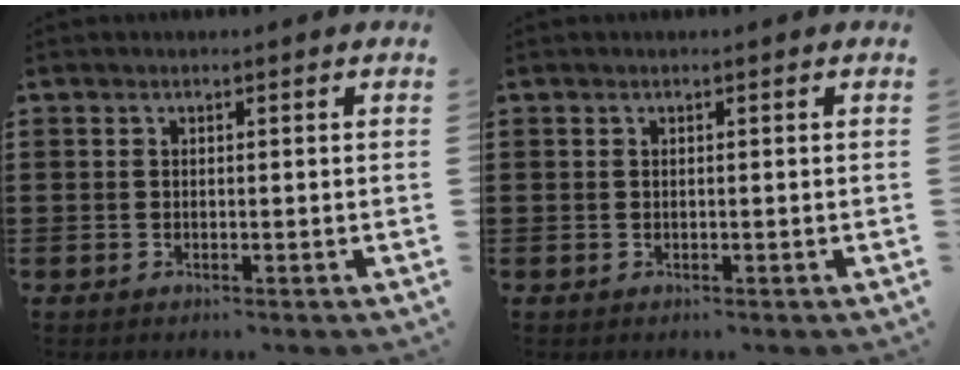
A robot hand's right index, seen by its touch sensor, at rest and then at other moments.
{"total": 0.0}